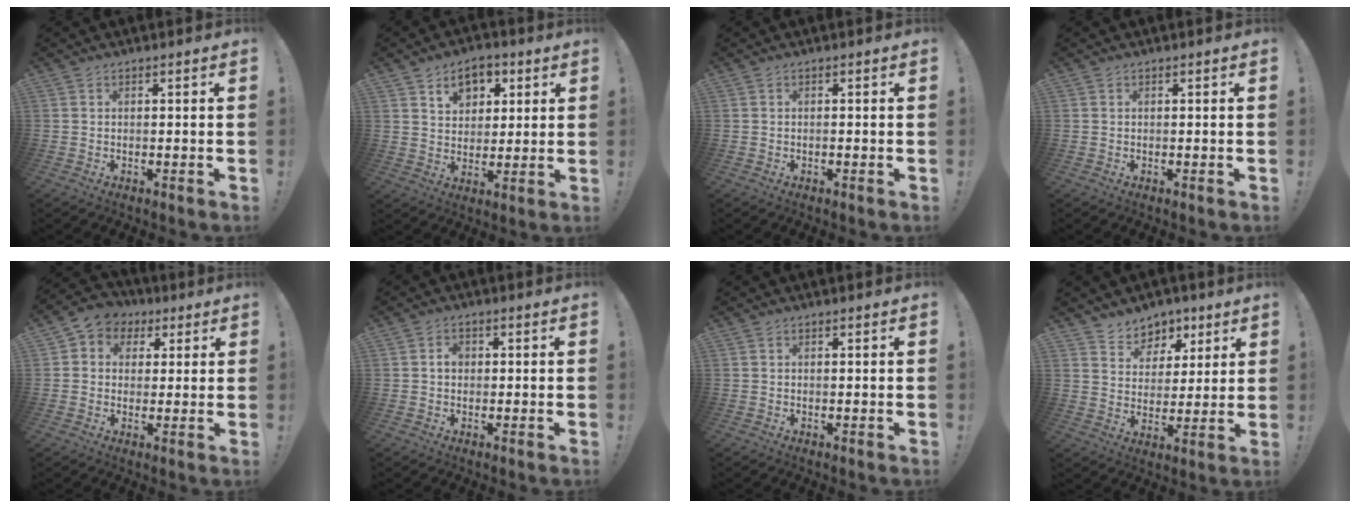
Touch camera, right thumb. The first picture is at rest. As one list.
[{"total": 8.8, "force": [4.6, 6.6, 3.6], "torque": [-0.040, -0.023, 0.085]}, {"total": 0.7, "force": [-0.5, 0.0, 0.4], "torque": [-0.008, -0.001, -0.009]}, {"total": 0.0}, {"total": 5.7, "force": [0.5, 5.4, 1.6], "torque": [-0.017, -0.001, 0.013]}, {"total": 2.5, "force": [0.1, 1.9, 1.7], "torque": [-0.020, 0.003, -0.002]}, {"total": 0.0}, {"total": 7.3, "force": [4.7, 5.6, 0.6], "torque": [-0.007, -0.040, 0.094]}]